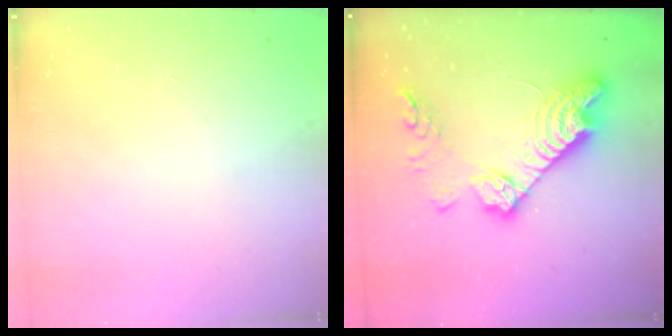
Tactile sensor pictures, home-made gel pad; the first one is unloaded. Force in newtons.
{"total": 18.0, "press": 17.9, "slide": 1.5}